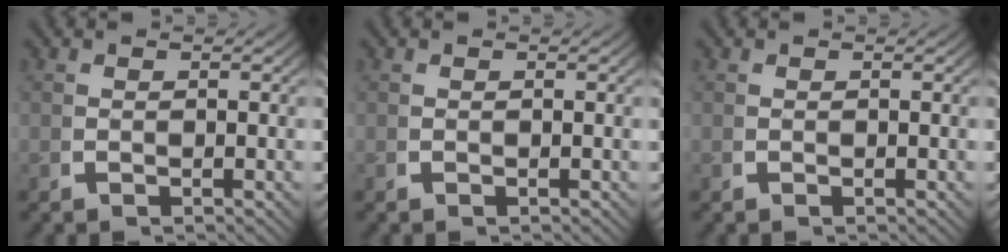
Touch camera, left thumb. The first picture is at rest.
{"total": 0.0}
{"total": 0.0}